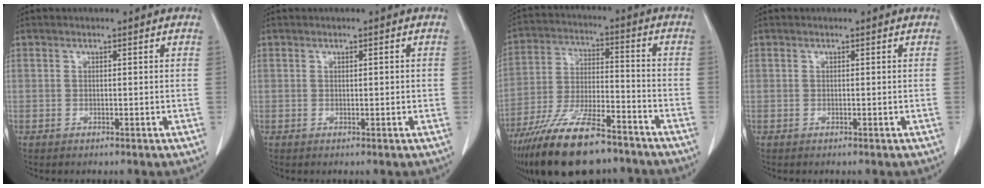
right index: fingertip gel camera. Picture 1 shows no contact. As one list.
[{"total": 0.6, "force": [0.1, 0.2, 0.6], "torque": [-0.009, 0.001, 0.002]}, {"total": 17.1, "force": [-12.9, 4.5, 10.3], "torque": [-0.207, -0.016, -0.230]}, {"total": 0.0}]